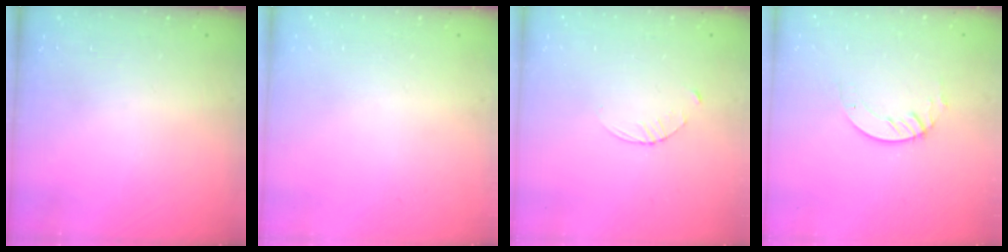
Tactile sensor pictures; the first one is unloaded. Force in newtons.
{"total": 0.0}
{"total": 3.2, "press": 3.2, "slide": 0.5}
{"total": 3.6, "press": 3.6, "slide": 0.3}